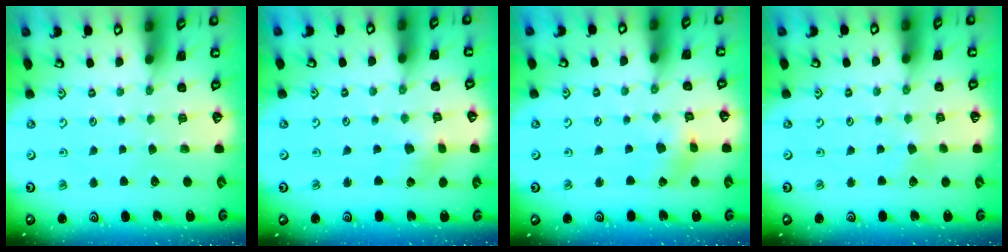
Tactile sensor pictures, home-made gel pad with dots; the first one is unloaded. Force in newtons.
{"total": 2.4, "press": 2.3, "slide": 0.6}
{"total": 2.5, "press": 2.5, "slide": 0.4}
{"total": 2.8, "press": 2.8, "slide": 0.3}